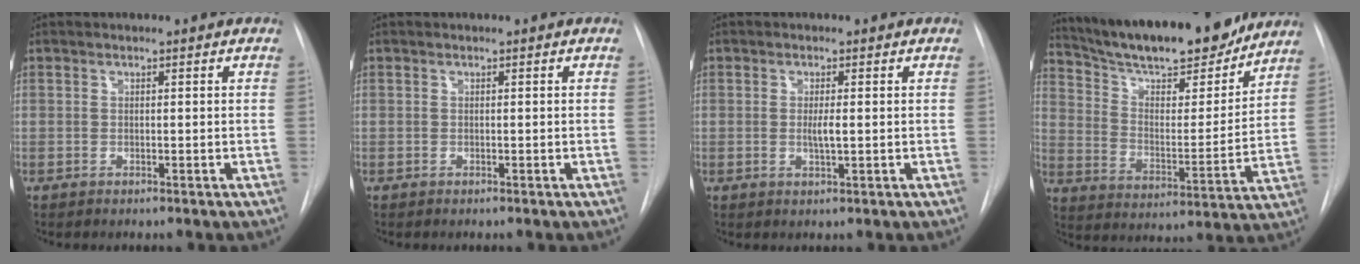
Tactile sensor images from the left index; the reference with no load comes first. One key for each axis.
{"total": 0.0}
{"total": 2.0, "fx": 0.1, "fy": 0.2, "fz": 2.0, "tx": -0.041, "ty": -0.002, "tz": 0.001}
{"total": 22.6, "fx": 19.7, "fy": 4.3, "fz": 10.2, "tx": -0.172, "ty": -0.004, "tz": 0.300}